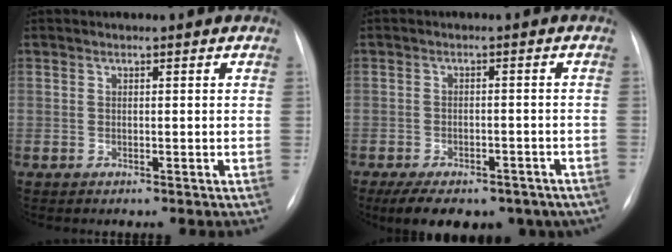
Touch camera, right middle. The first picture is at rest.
{"total": 17.3, "force": [-12.3, 8.5, 8.8], "torque": [-0.142, -0.007, -0.151]}